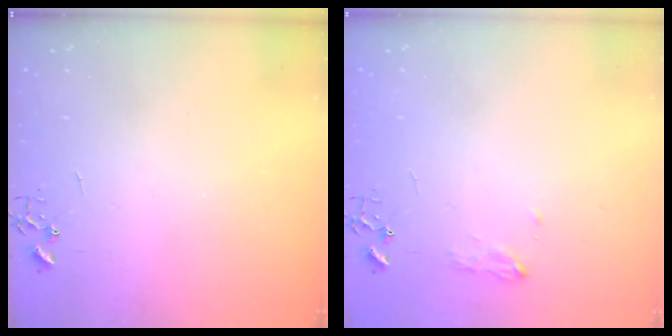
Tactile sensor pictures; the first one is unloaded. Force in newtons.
{"total": 8.1, "press": 8.1, "slide": 1.0}